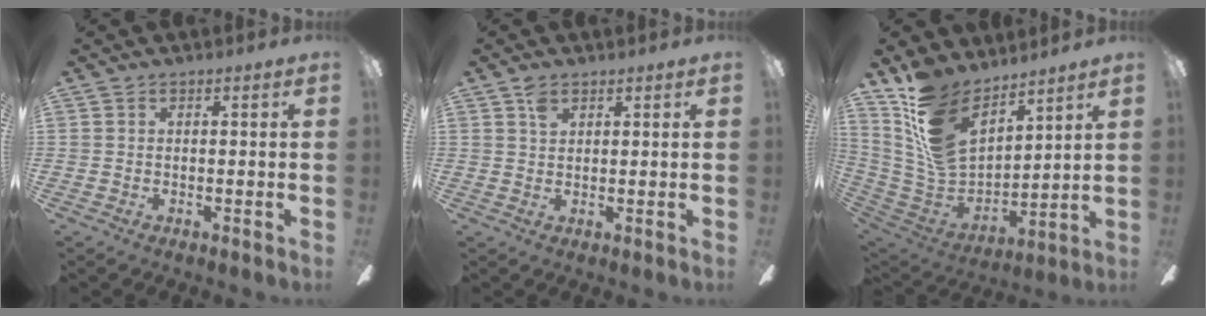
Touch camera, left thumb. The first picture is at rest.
{"total": 2.5, "force": [1.7, 1.4, 1.2], "torque": [-0.021, -0.003, 0.030]}
{"total": 16.2, "force": [10.7, 8.8, 8.4], "torque": [-0.197, -0.070, 0.207]}